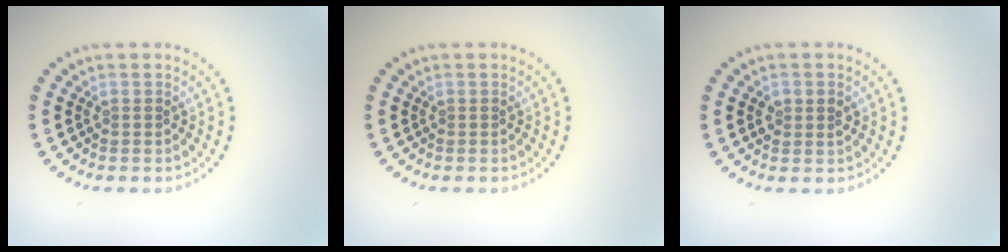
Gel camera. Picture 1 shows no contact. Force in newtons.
{"total": 0.0}
{"total": 1.5, "press": 1.5, "slide": 0.3}